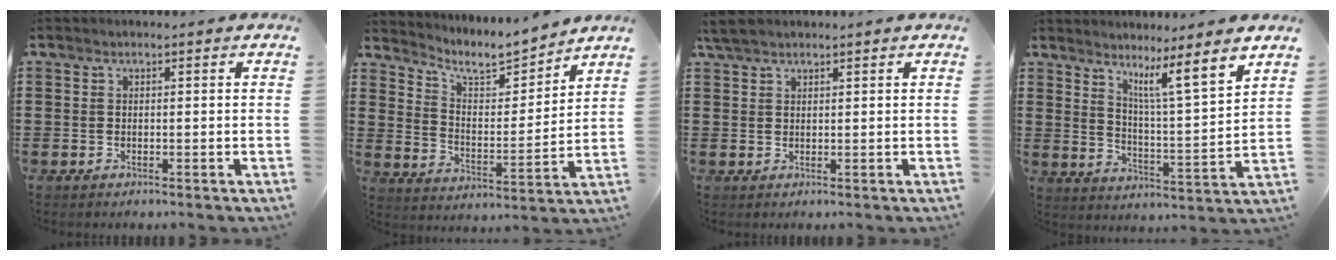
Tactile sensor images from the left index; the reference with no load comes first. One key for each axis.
{"total": 6.5, "fx": 5.9, "fy": 1.5, "fz": 2.2, "tx": -0.066, "ty": -0.038, "tz": 0.098}
{"total": 2.8, "fx": 2.3, "fy": 1.2, "fz": 1.2, "tx": -0.030, "ty": 0.004, "tz": 0.044}
{"total": 6.6, "fx": 5.3, "fy": -0.8, "fz": 3.9, "tx": -0.065, "ty": -0.052, "tz": 0.077}